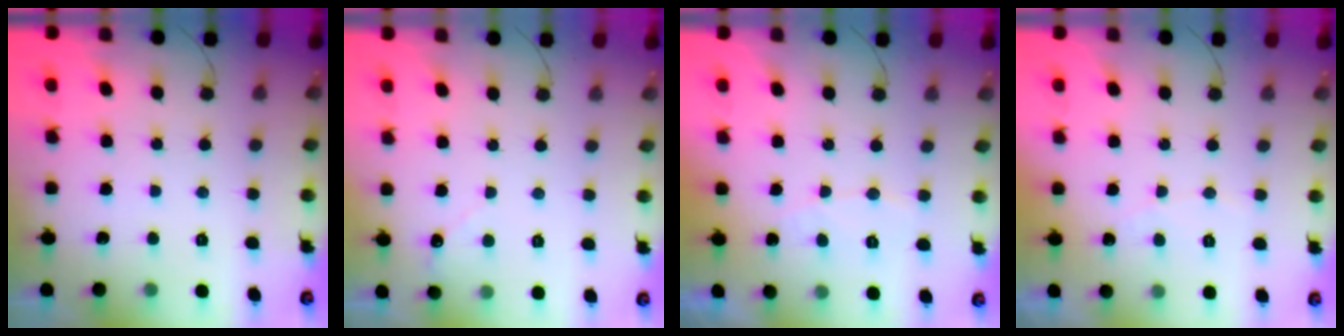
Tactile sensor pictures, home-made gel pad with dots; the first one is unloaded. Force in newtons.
{"total": 2.7, "press": 2.7, "slide": 0.3}
{"total": 4.9, "press": 4.8, "slide": 0.5}
{"total": 2.8, "press": 2.8, "slide": 0.2}